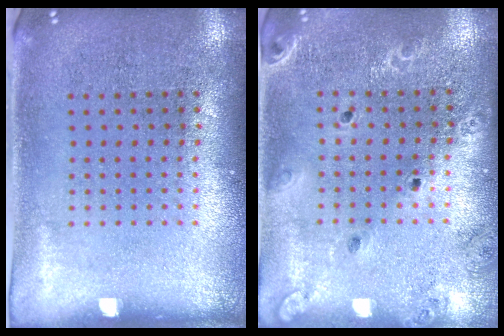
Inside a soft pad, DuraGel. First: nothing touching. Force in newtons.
{"total": 1.7, "press": 1.7, "slide": 0.4}